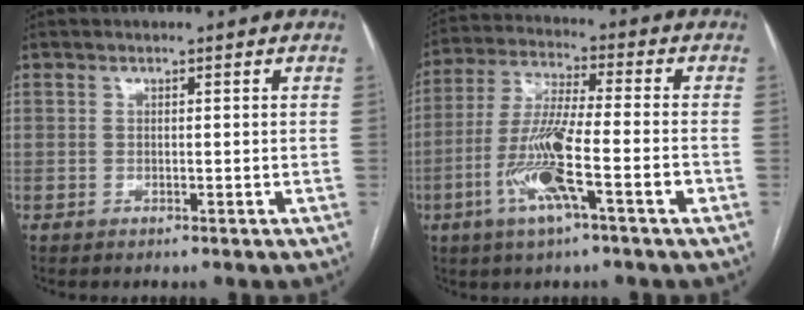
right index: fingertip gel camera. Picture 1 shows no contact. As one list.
[{"total": 12.4, "force": [-4.7, 0.7, 11.5], "torque": [-0.228, -0.005, -0.089]}]